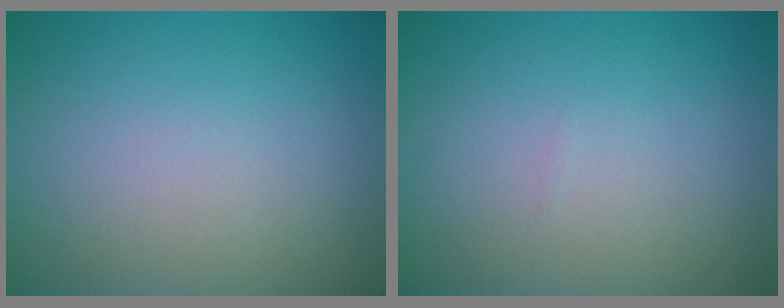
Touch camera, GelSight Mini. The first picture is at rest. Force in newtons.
{"total": 0.0}